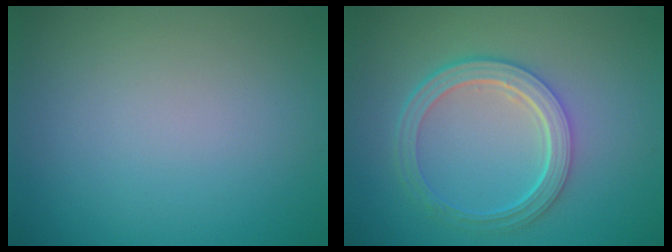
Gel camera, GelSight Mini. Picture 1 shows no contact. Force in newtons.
{"total": 5.0, "press": 3.7, "slide": 3.4}